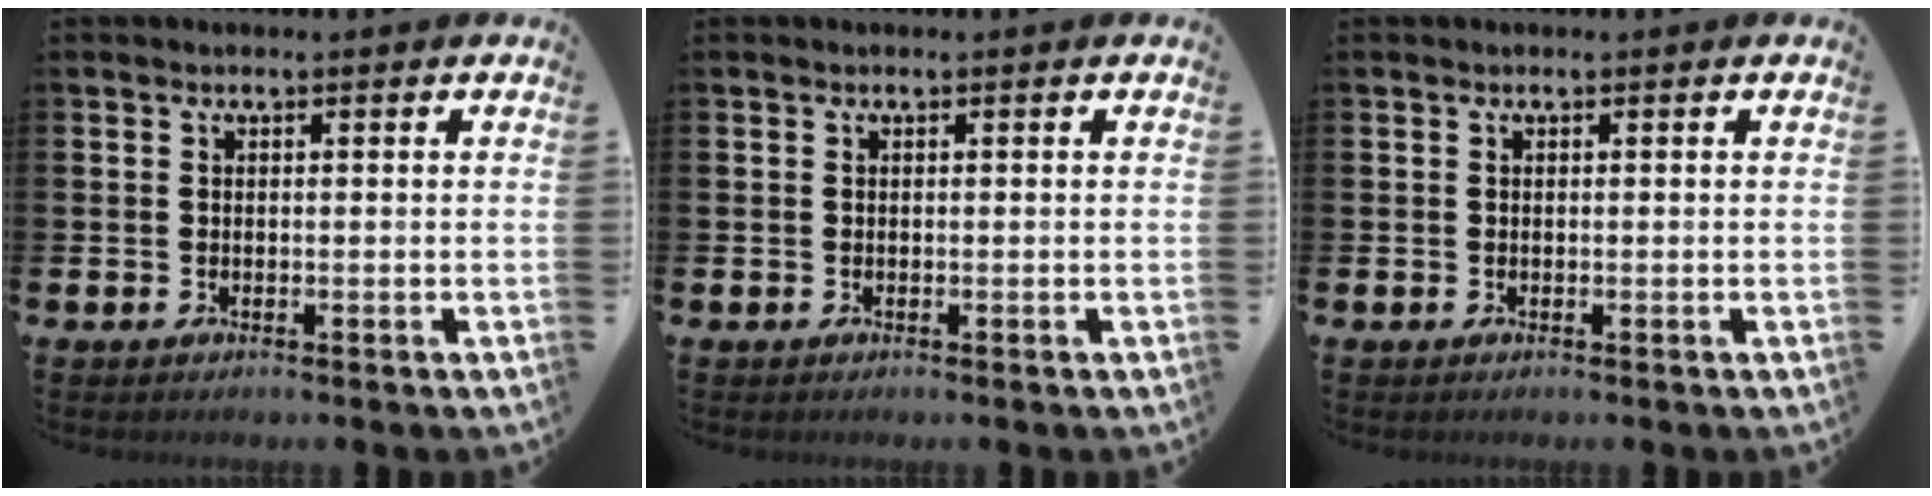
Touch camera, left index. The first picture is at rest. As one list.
[{"total": 0.0}, {"total": 0.0}]